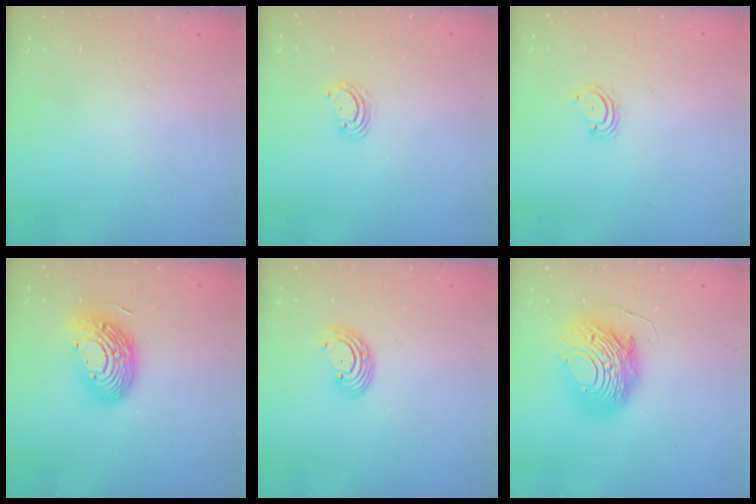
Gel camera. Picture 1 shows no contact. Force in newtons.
{"total": 4.1, "press": 4.1, "slide": 0.4}
{"total": 2.3, "press": 2.3, "slide": 0.2}
{"total": 17.9, "press": 17.9, "slide": 1.2}
{"total": 5.8, "press": 5.8, "slide": 0.7}
{"total": 14.7, "press": 14.7, "slide": 1.1}